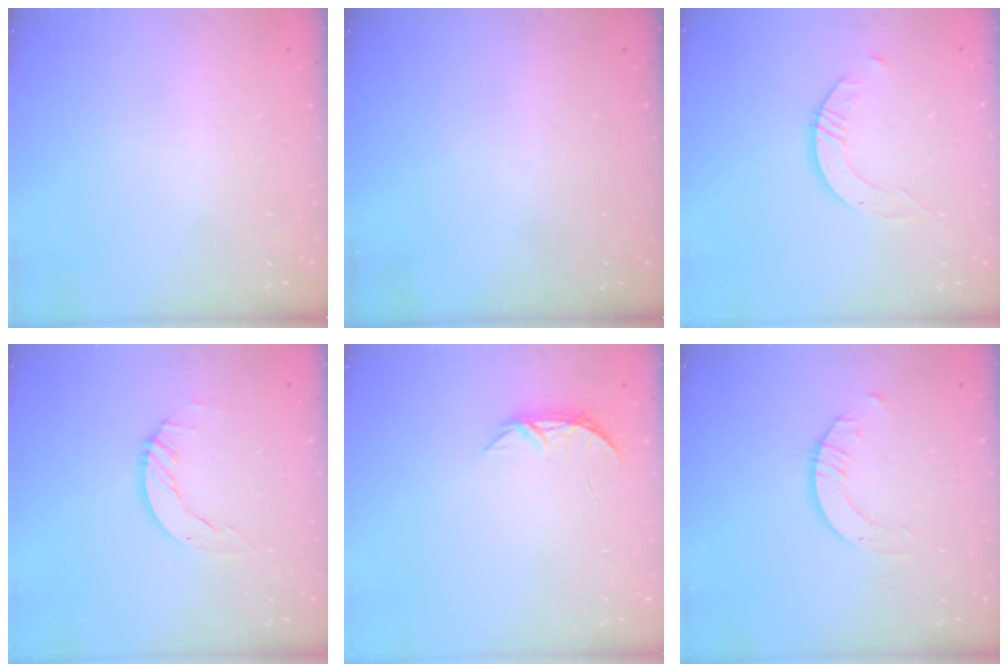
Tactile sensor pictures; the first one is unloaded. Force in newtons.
{"total": 0.0}
{"total": 2.4, "press": 2.4, "slide": 0.3}
{"total": 5.9, "press": 5.9, "slide": 0.4}
{"total": 4.2, "press": 4.2, "slide": 0.5}
{"total": 2.7, "press": 2.7, "slide": 0.2}